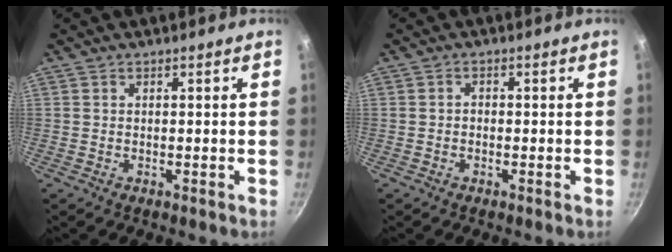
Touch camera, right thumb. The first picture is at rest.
{"total": 0.9, "force": [-0.4, 0.6, 0.4], "torque": [-0.006, 0.005, -0.008]}